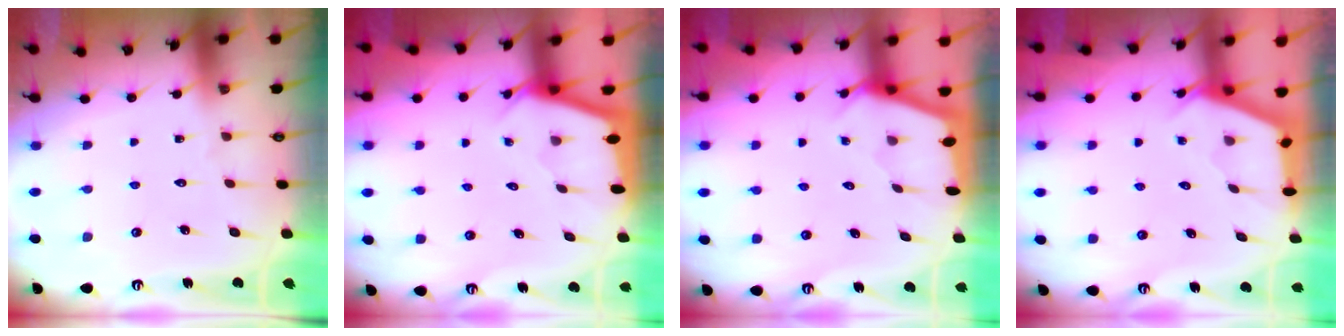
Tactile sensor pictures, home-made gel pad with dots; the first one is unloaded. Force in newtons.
{"total": 2.4, "press": 2.4, "slide": 0.1}
{"total": 2.2, "press": 2.2, "slide": 0.3}
{"total": 2.7, "press": 2.7, "slide": 0.3}